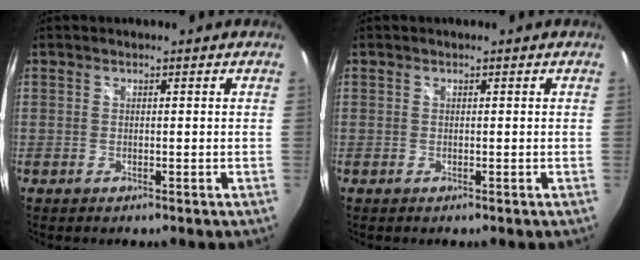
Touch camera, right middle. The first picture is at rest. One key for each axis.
{"total": 0.0}